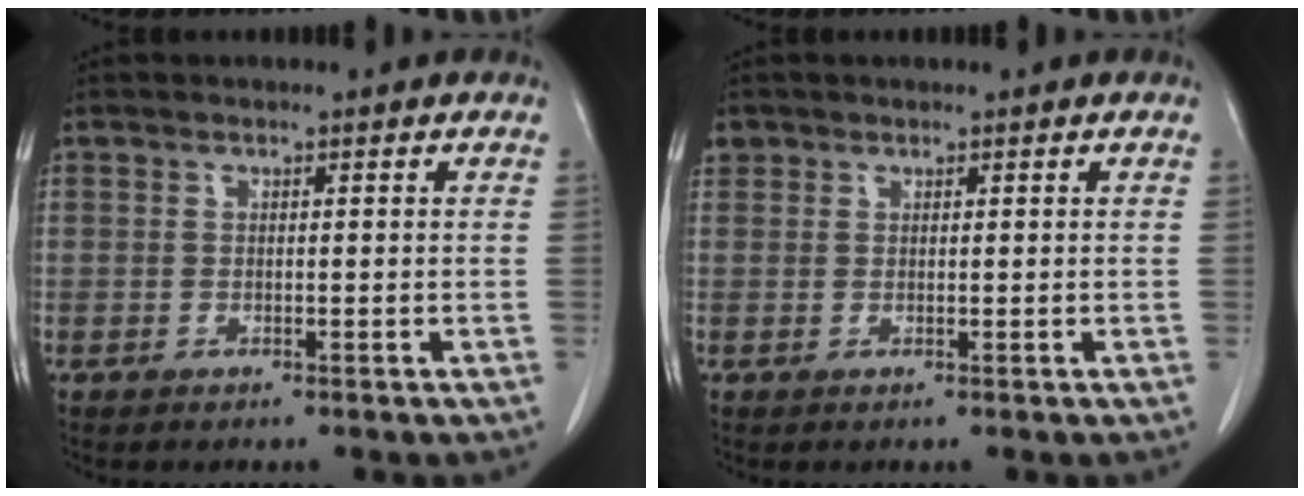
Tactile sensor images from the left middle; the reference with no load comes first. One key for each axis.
{"total": 1.4, "fx": 0.9, "fy": 1.1, "fz": 0.1, "tx": 0.006, "ty": 0.011, "tz": 0.014}